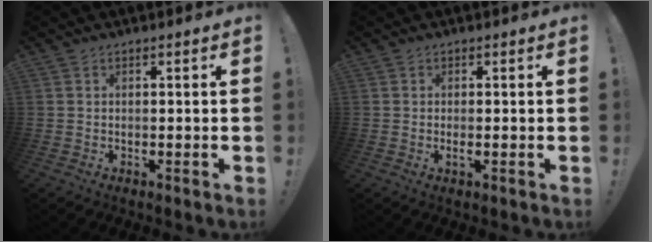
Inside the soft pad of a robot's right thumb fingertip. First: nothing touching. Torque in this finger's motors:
{"motor_torque": [-0.14, 0.02, 0.16, 0.11, -0.08]}